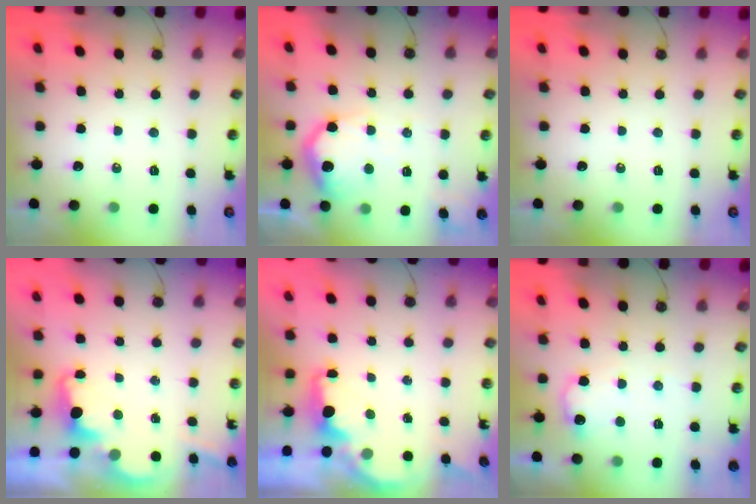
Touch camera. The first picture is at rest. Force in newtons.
{"total": 16.0, "press": 15.9, "slide": 1.1}
{"total": 0.0}
{"total": 3.6, "press": 3.5, "slide": 0.7}
{"total": 1.9, "press": 1.9, "slide": 0.5}
{"total": 9.3, "press": 9.3, "slide": 0.7}